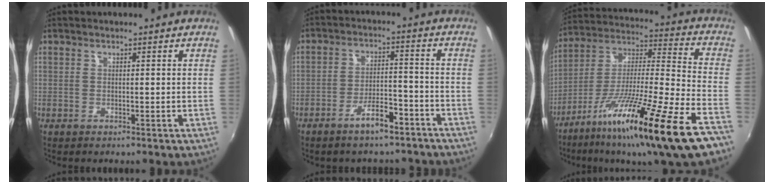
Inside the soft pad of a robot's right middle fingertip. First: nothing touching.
{"total": 7.8, "force": [-6.0, 2.9, 4.0], "torque": [-0.077, 0.021, -0.082]}
{"total": 24.4, "force": [-15.4, 0.3, 19.0], "torque": [-0.301, -0.047, -0.257]}